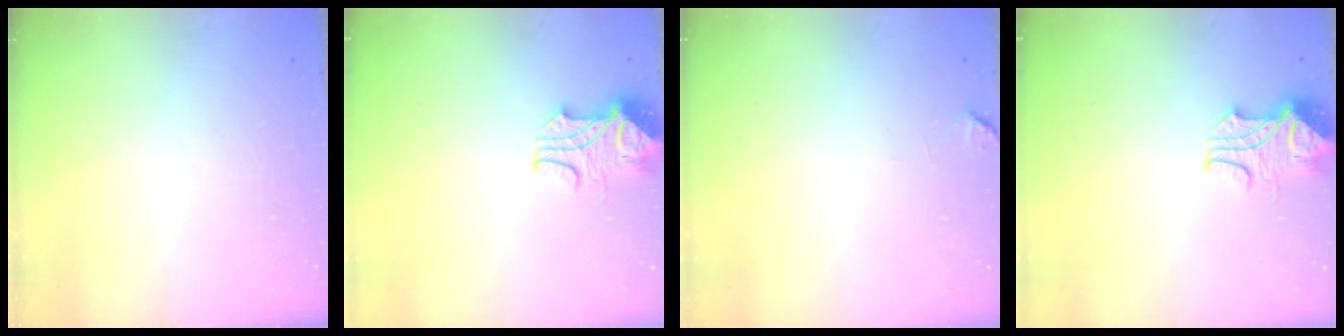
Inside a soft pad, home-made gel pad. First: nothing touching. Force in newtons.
{"total": 2.4, "press": 2.2, "slide": 1.0}
{"total": 1.1, "press": 0.9, "slide": 0.5}
{"total": 2.4, "press": 2.2, "slide": 1.0}